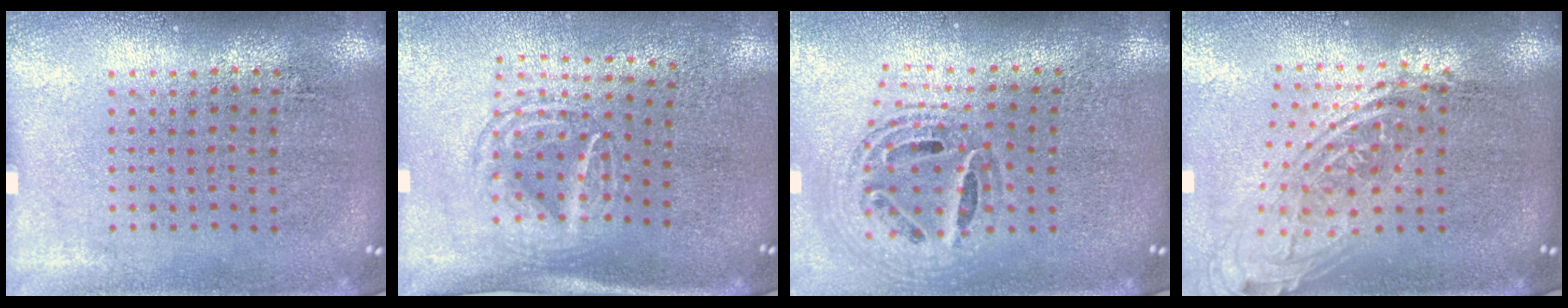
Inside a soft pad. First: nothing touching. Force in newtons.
{"total": 1.6, "press": 1.3, "slide": 1.0}
{"total": 1.2, "press": 1.1, "slide": 0.4}
{"total": 2.0, "press": 1.5, "slide": 1.2}